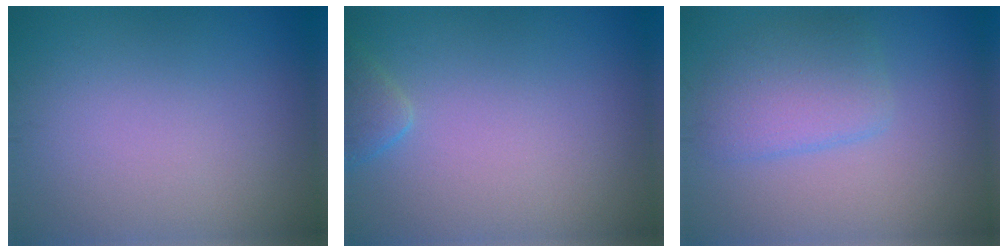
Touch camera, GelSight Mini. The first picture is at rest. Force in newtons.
{"total": 1.4, "press": 1.4, "slide": 0.2}
{"total": 3.3, "press": 3.3, "slide": 0.1}